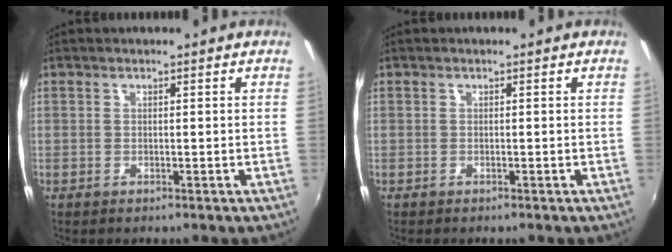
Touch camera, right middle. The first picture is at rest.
{"total": 0.0}